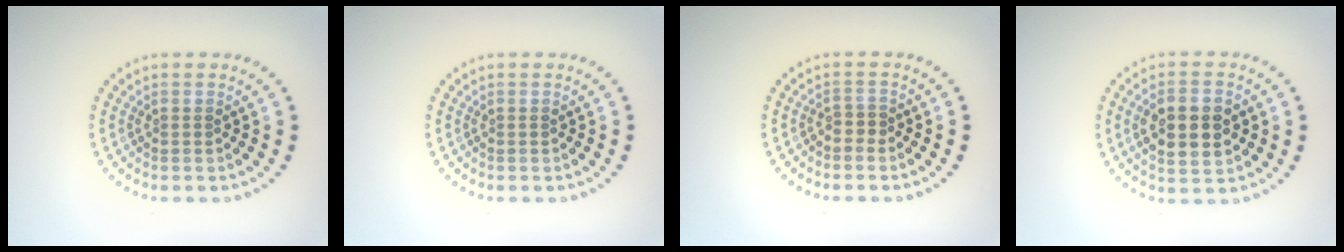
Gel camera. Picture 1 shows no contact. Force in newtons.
{"total": 0.0}
{"total": 1.0, "press": 0.6, "slide": 0.8}
{"total": 5.1, "press": 5.1, "slide": 0.4}